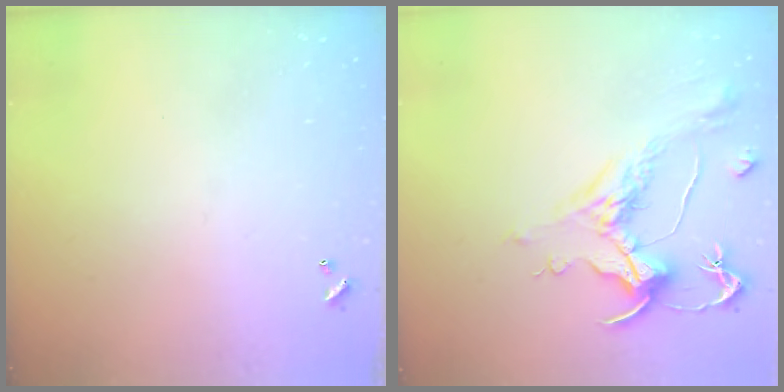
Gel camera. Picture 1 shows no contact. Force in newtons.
{"total": 1.6, "press": 0.8, "slide": 1.4}